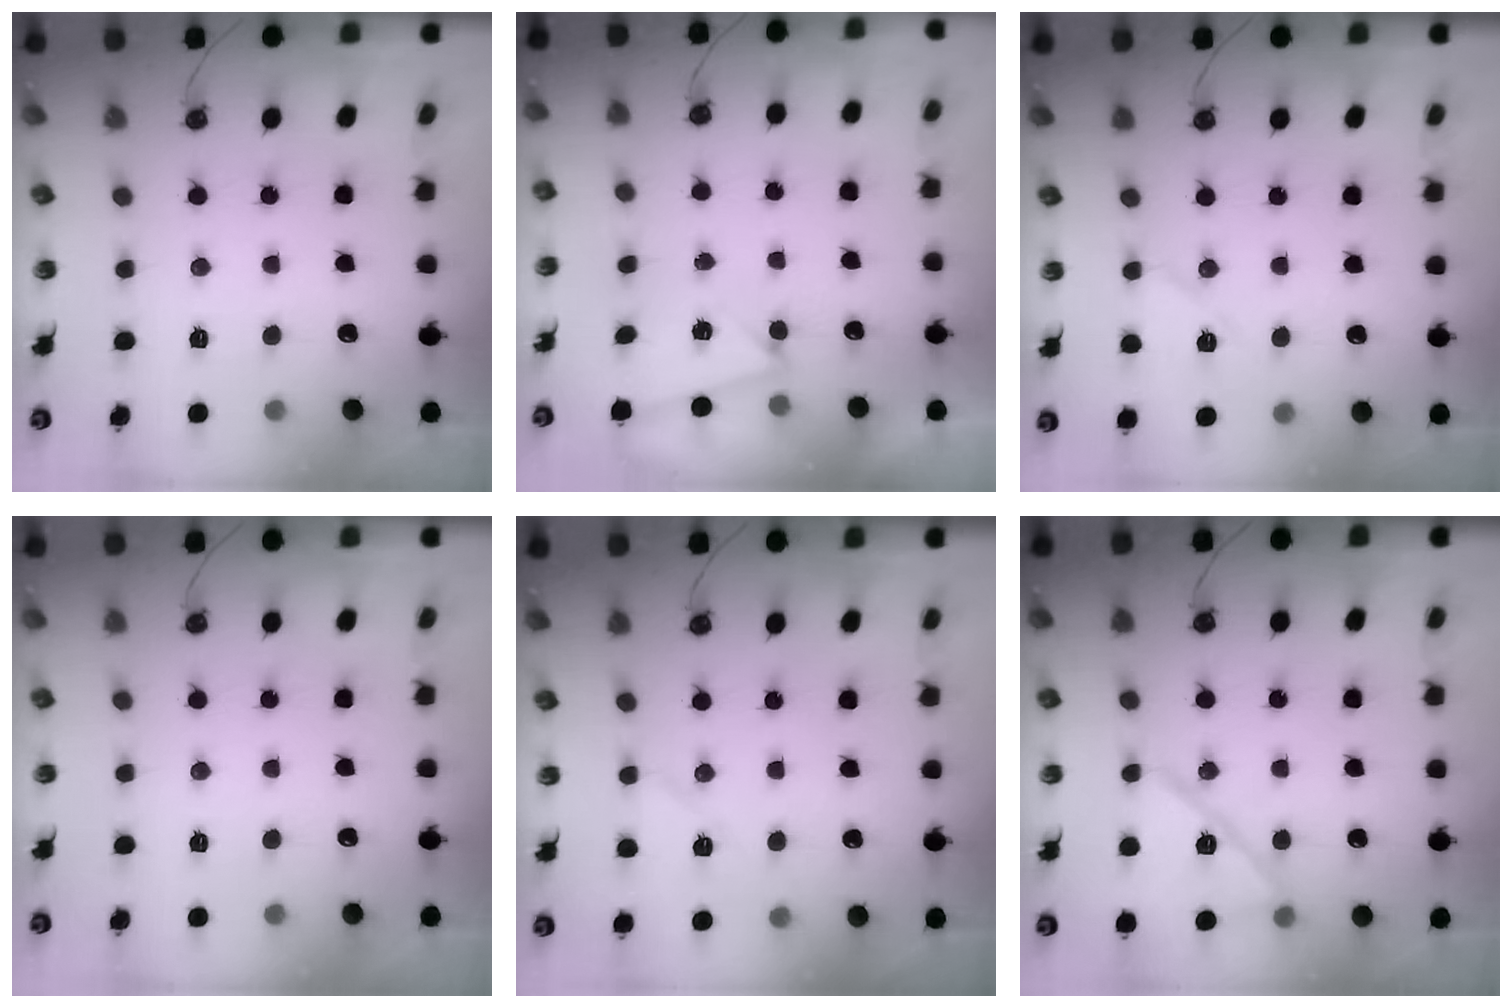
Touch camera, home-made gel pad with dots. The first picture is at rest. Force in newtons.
{"total": 2.6, "press": 2.2, "slide": 1.4}
{"total": 7.5, "press": 7.3, "slide": 1.8}
{"total": 0.0}
{"total": 6.3, "press": 6.2, "slide": 0.8}
{"total": 13.0, "press": 13.0, "slide": 1.0}